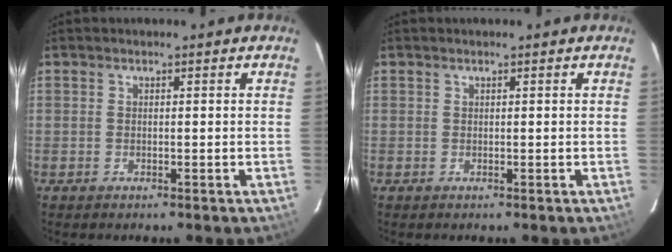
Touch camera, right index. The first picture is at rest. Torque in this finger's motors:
{"motor_torque": [0.10, 0.01, 0.02, 0.00]}